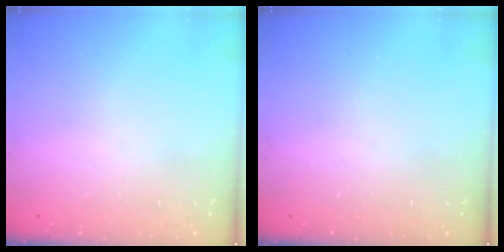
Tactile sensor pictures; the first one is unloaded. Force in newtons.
{"total": 0.0}